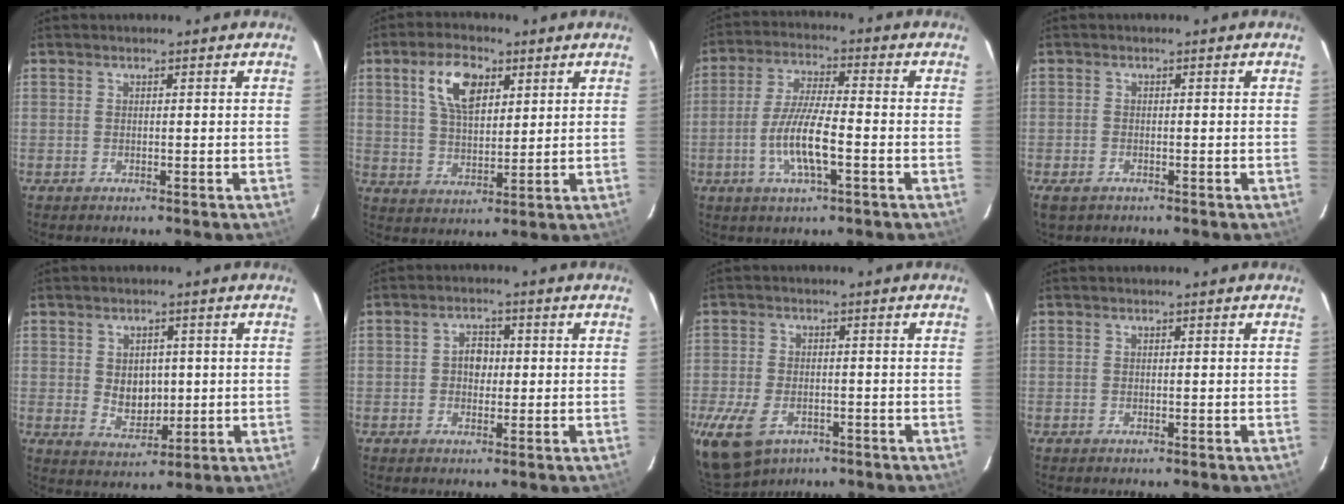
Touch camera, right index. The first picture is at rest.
{"total": 9.4, "force": [4.2, 4.7, 7.0], "torque": [-0.130, 0.017, 0.080]}
{"total": 9.7, "force": [-3.1, 1.9, 8.9], "torque": [-0.181, -0.004, -0.059]}
{"total": 3.0, "force": [-1.9, 1.7, 1.6], "torque": [-0.038, -0.009, -0.035]}
{"total": 6.1, "force": [0.4, 4.8, 3.7], "torque": [-0.063, -0.002, 0.019]}
{"total": 3.3, "force": [0.0, 2.7, 1.9], "torque": [-0.030, 0.011, 0.000]}
{"total": 11.2, "force": [-6.0, 6.9, 6.4], "torque": [-0.163, -0.031, -0.102]}
{"total": 0.0}